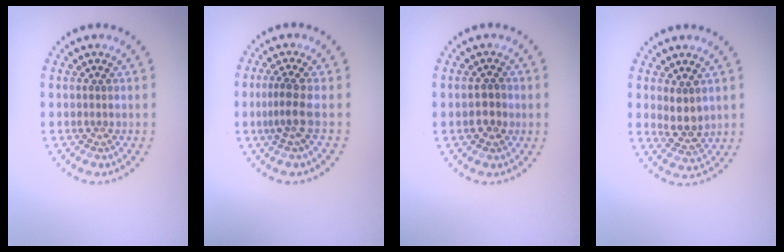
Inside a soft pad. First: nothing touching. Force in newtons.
{"total": 2.3, "press": 1.5, "slide": 1.7}
{"total": 1.7, "press": 1.7, "slide": 0.1}
{"total": 2.4, "press": 2.0, "slide": 1.2}